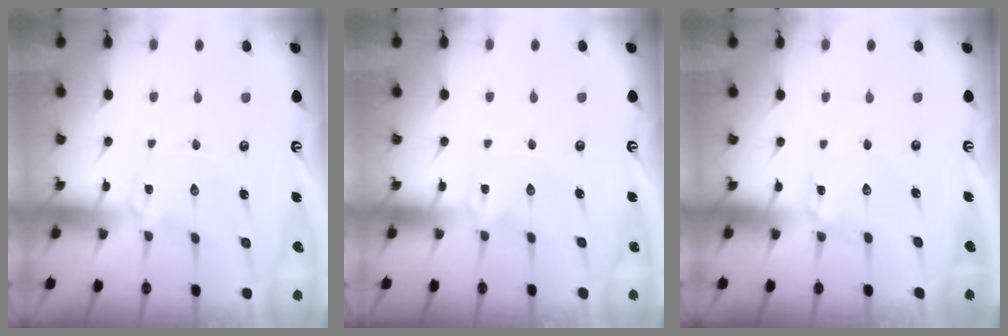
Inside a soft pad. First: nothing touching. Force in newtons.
{"total": 0.0}
{"total": 1.5, "press": 1.5, "slide": 0.1}